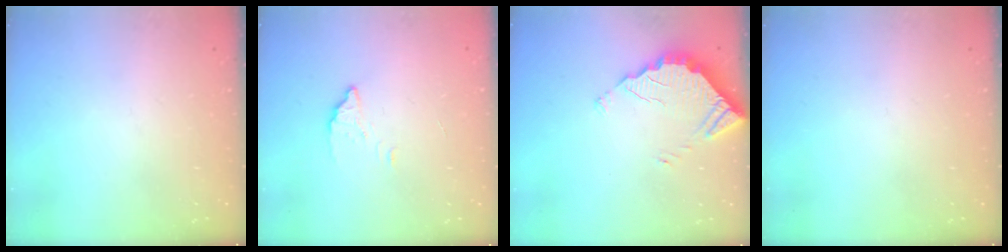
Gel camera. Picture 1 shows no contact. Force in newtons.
{"total": 2.8, "press": 2.8, "slide": 0.2}
{"total": 3.4, "press": 3.4, "slide": 0.2}
{"total": 0.0}